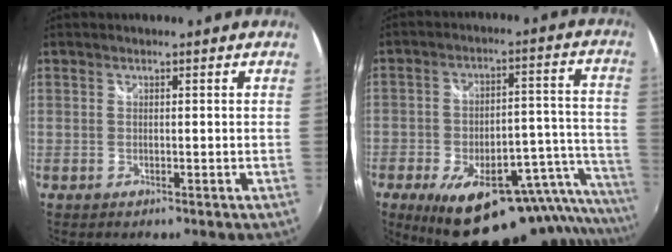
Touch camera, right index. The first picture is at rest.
{"total": 29.1, "force": [-21.2, 9.8, 17.4], "torque": [-0.218, -0.003, -0.277]}